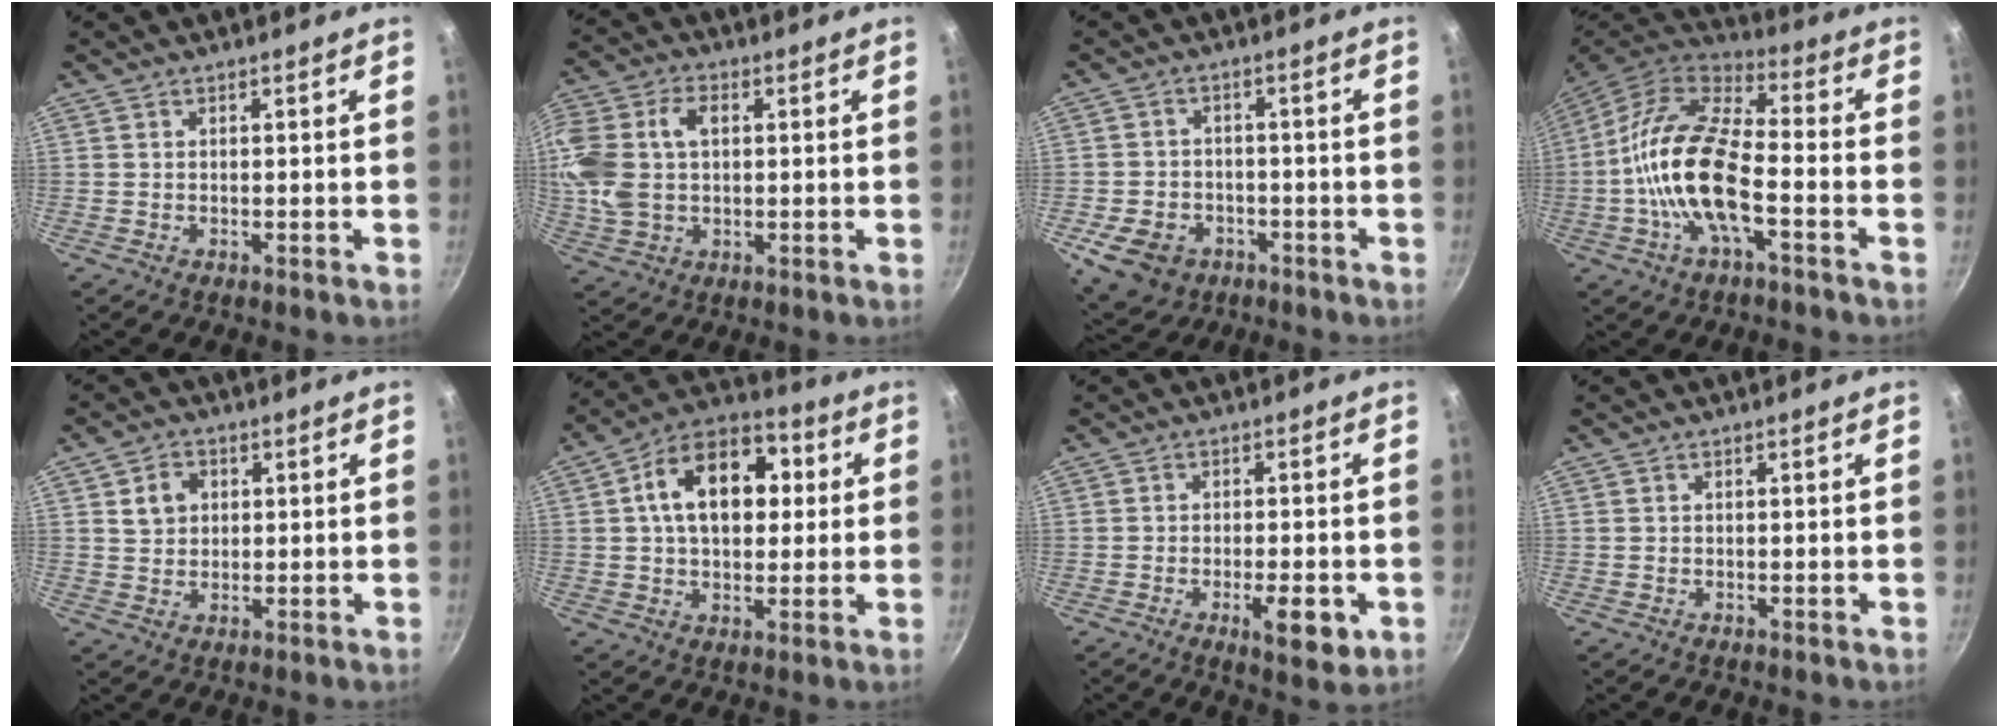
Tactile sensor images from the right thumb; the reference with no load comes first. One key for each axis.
{"total": 16.8, "fx": 1.9, "fy": 11.2, "fz": 12.3, "tx": -0.301, "ty": 0.017, "tz": 0.039}
{"total": 9.7, "fx": -4.3, "fy": 7.5, "fz": 4.3, "tx": -0.076, "ty": 0.022, "tz": -0.062}
{"total": 18.1, "fx": -4.0, "fy": 7.5, "fz": 16.0, "tx": -0.321, "ty": 0.038, "tz": -0.080}
{"total": 5.0, "fx": 1.5, "fy": 4.0, "fz": 2.5, "tx": -0.024, "ty": -0.002, "tz": 0.025}
{"total": 16.7, "fx": 3.2, "fy": 10.7, "fz": 12.5, "tx": -0.167, "ty": 0.020, "tz": 0.043}
{"total": 7.0, "fx": -2.5, "fy": 2.2, "fz": 6.2, "tx": -0.087, "ty": -0.006, "tz": -0.034}
{"total": 0.0}